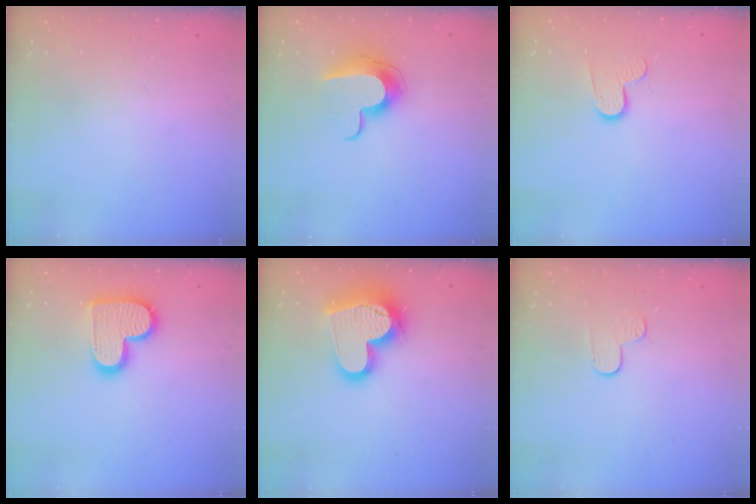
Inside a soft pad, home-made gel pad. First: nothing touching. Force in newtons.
{"total": 11.5, "press": 11.5, "slide": 0.7}
{"total": 7.4, "press": 7.4, "slide": 0.3}
{"total": 15.1, "press": 15.0, "slide": 0.9}
{"total": 17.9, "press": 17.8, "slide": 1.7}
{"total": 3.8, "press": 3.8, "slide": 0.4}